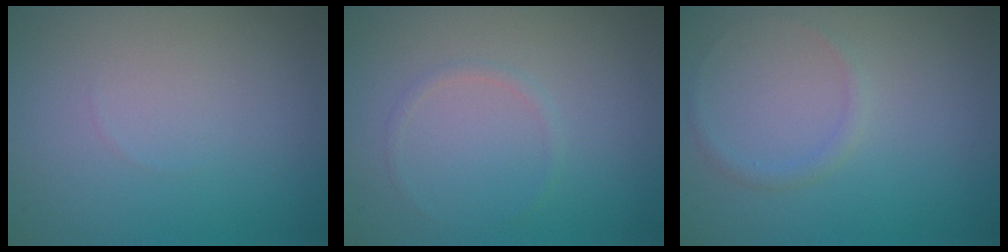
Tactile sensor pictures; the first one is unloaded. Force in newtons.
{"total": 0.7, "press": 0.7, "slide": 0.1}
{"total": 0.9, "press": 0.8, "slide": 0.1}